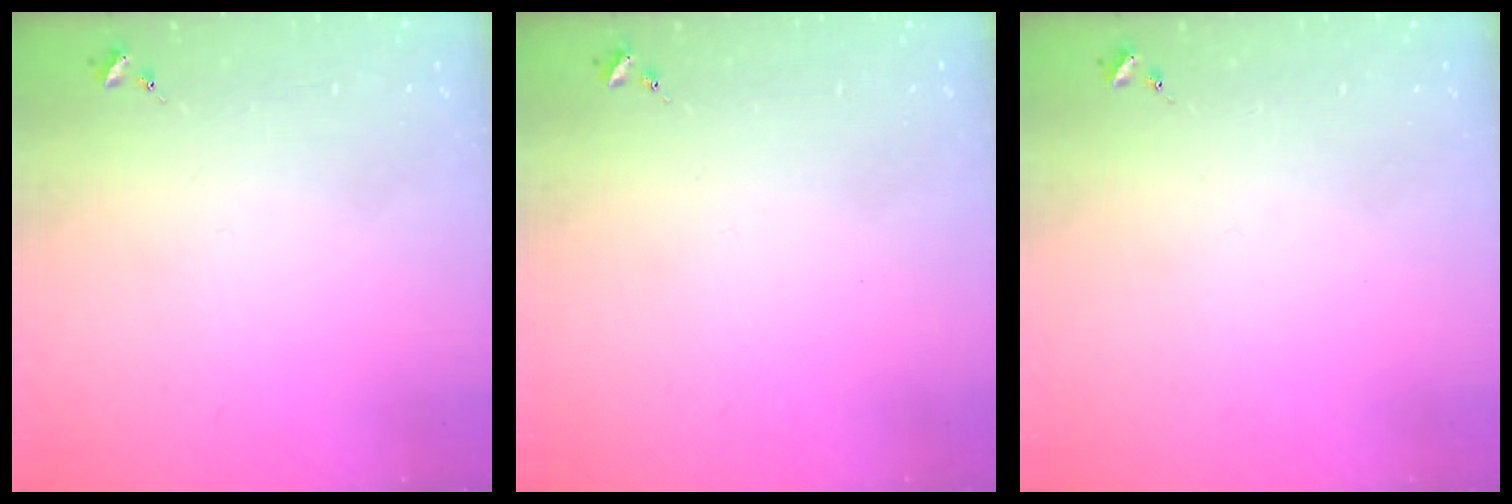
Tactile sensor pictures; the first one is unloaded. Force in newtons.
{"total": 0.0}
{"total": 0.0}